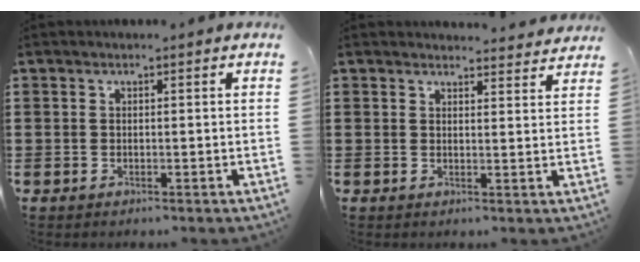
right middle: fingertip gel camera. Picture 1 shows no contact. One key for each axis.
{"total": 2.6, "fx": 2.6, "fy": 0.3, "fz": 0.0, "tx": 0.009, "ty": -0.011, "tz": 0.047}